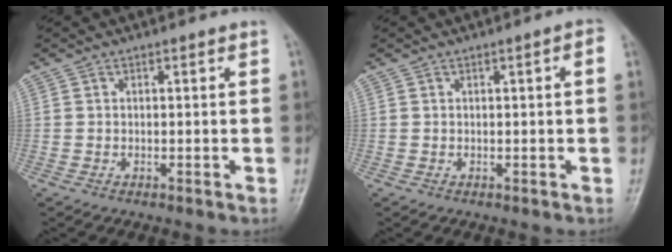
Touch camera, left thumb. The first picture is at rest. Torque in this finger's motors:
{"motor_torque": [-0.12, -0.10, -0.12, -0.02, 0.03]}